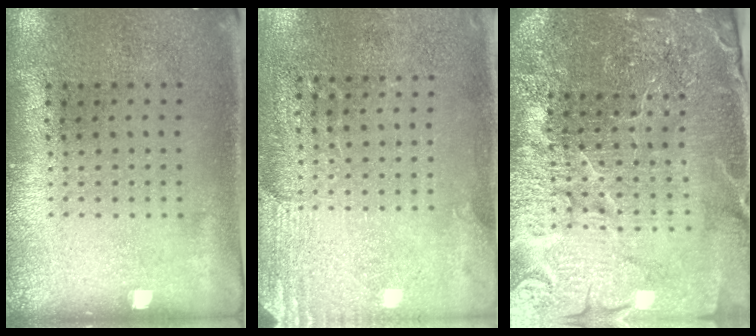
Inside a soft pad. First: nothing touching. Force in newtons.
{"total": 2.8, "press": 2.6, "slide": 1.0}
{"total": 5.7, "press": 5.1, "slide": 2.4}